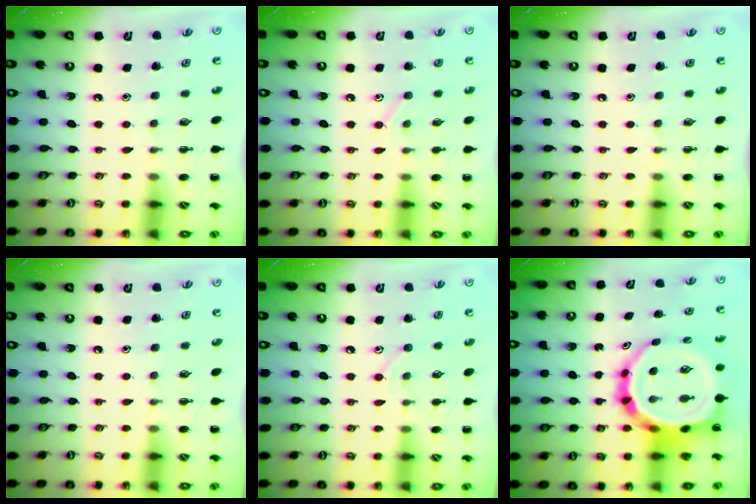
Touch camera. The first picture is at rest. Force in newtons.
{"total": 6.1, "press": 5.8, "slide": 1.9}
{"total": 0.0}
{"total": 0.0}
{"total": 7.1, "press": 6.7, "slide": 2.4}
{"total": 17.3, "press": 16.7, "slide": 4.8}